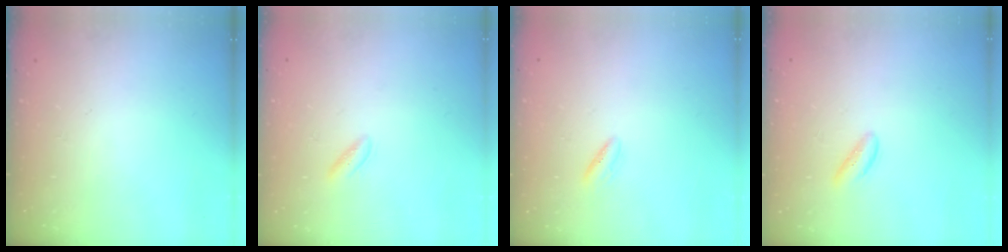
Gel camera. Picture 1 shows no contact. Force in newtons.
{"total": 1.0, "press": 0.9, "slide": 0.5}
{"total": 1.6, "press": 1.4, "slide": 0.8}
{"total": 1.4, "press": 1.3, "slide": 0.4}